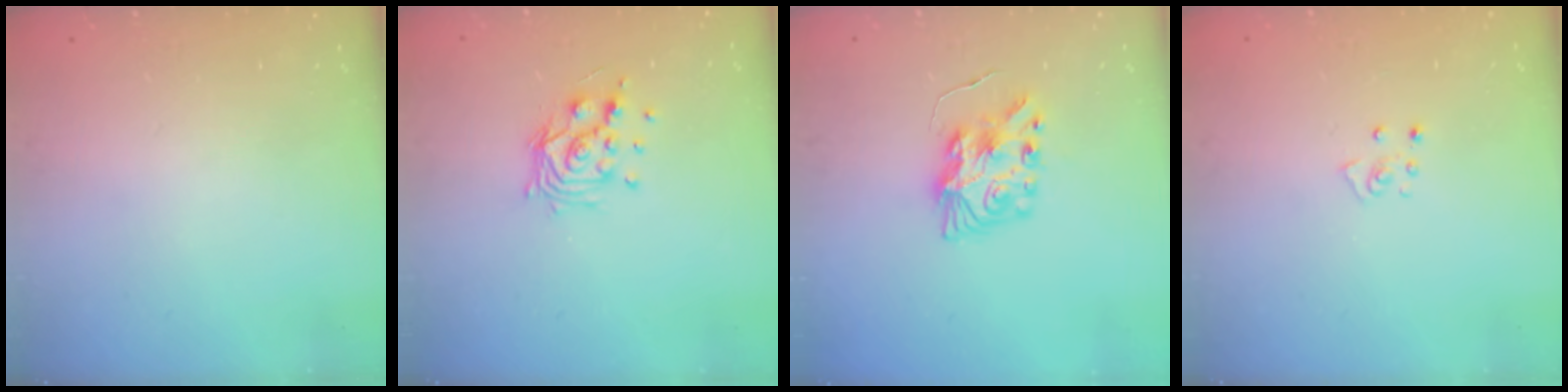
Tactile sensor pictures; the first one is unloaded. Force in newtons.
{"total": 10.5, "press": 10.5, "slide": 0.6}
{"total": 8.7, "press": 8.7, "slide": 0.3}
{"total": 4.2, "press": 4.1, "slide": 0.5}